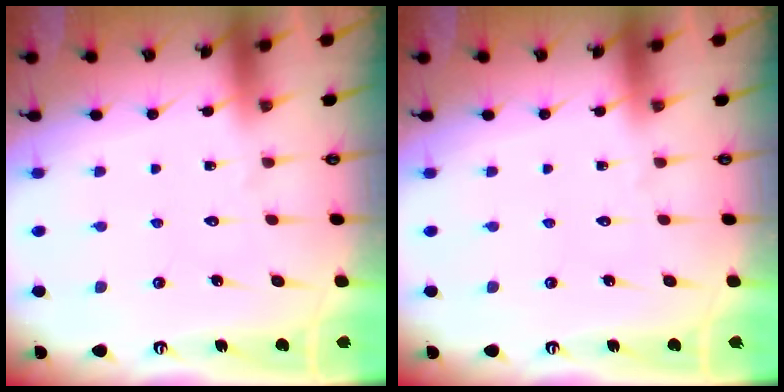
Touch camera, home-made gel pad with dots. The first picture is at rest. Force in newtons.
{"total": 0.0}